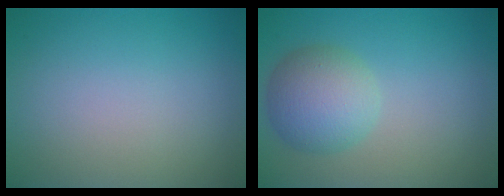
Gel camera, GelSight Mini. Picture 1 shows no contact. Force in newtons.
{"total": 4.8, "press": 4.8, "slide": 0.2}